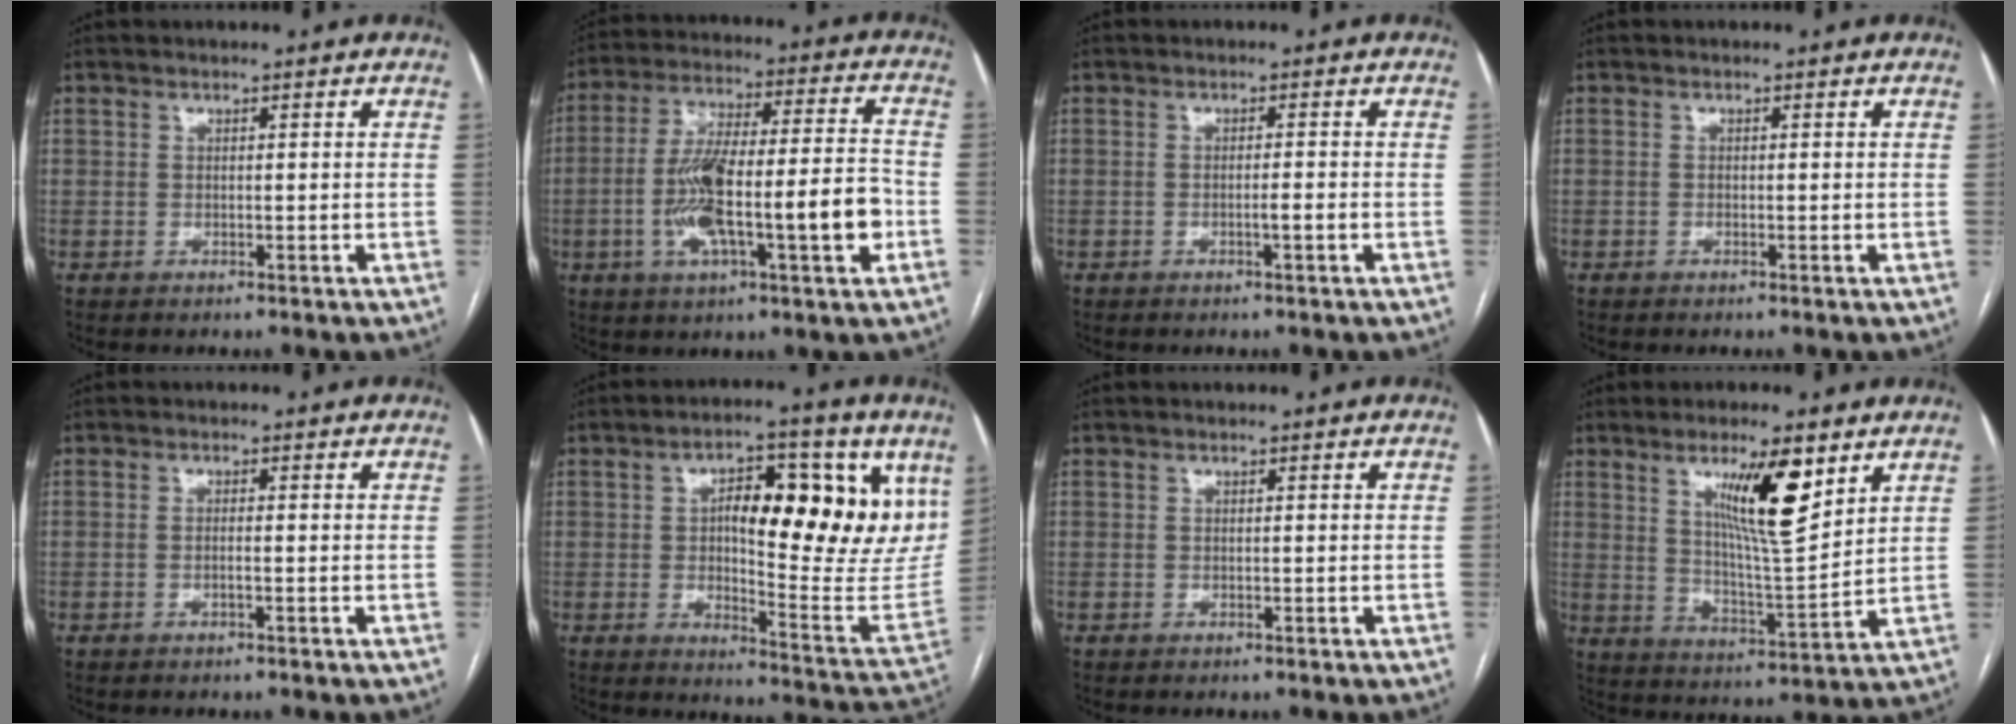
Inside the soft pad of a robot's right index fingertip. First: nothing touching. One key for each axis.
{"total": 17.6, "fx": -4.2, "fy": 2.8, "fz": 16.9, "tx": -0.299, "ty": 0.014, "tz": -0.066}
{"total": 1.7, "fx": -0.7, "fy": -0.1, "fz": 1.5, "tx": -0.025, "ty": 0.000, "tz": -0.011}
{"total": 0.5, "fx": -0.1, "fy": 0.1, "fz": 0.5, "tx": -0.009, "ty": -0.001, "tz": 0.000}
{"total": 1.0, "fx": -0.3, "fy": 0.0, "fz": 0.9, "tx": -0.017, "ty": 0.001, "tz": -0.005}
{"total": 20.6, "fx": 7.2, "fy": 6.5, "fz": 18.2, "tx": -0.243, "ty": 0.013, "tz": 0.108}
{"total": 0.0}
{"total": 11.5, "fx": 6.0, "fy": 1.3, "fz": 9.7, "tx": -0.168, "ty": -0.009, "tz": 0.106}